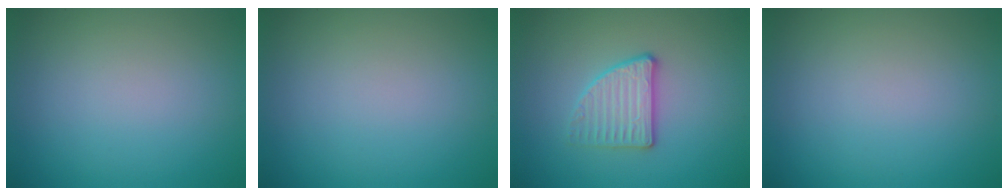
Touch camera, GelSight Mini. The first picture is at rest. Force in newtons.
{"total": 0.0}
{"total": 2.7, "press": 2.6, "slide": 0.8}
{"total": 0.0}